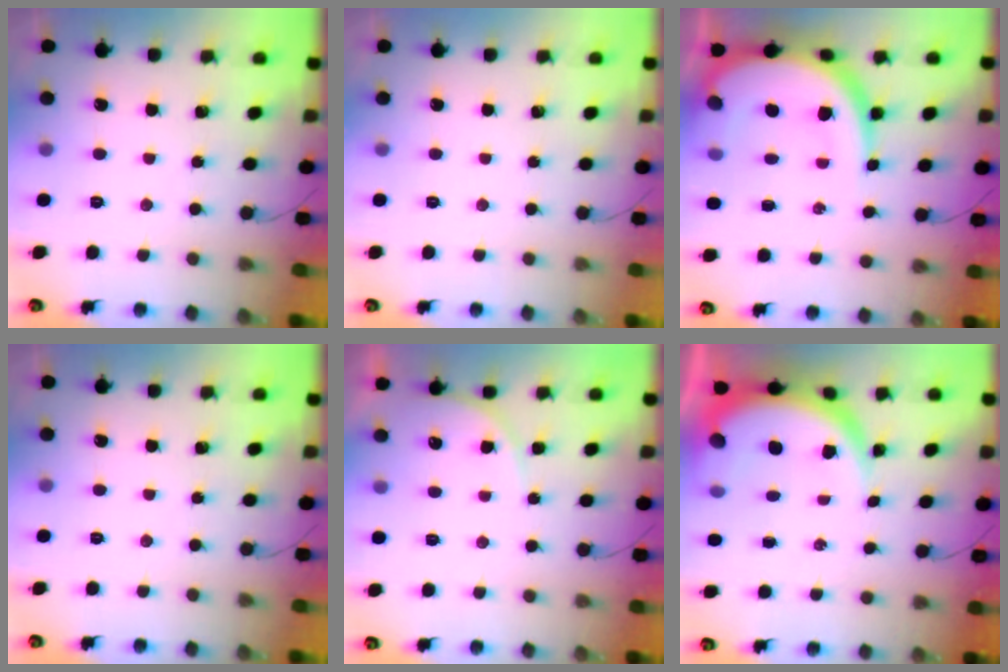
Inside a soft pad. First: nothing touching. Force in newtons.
{"total": 0.0}
{"total": 16.2, "press": 16.2, "slide": 1.4}
{"total": 0.0}
{"total": 5.5, "press": 5.5, "slide": 0.4}
{"total": 8.8, "press": 8.7, "slide": 0.8}